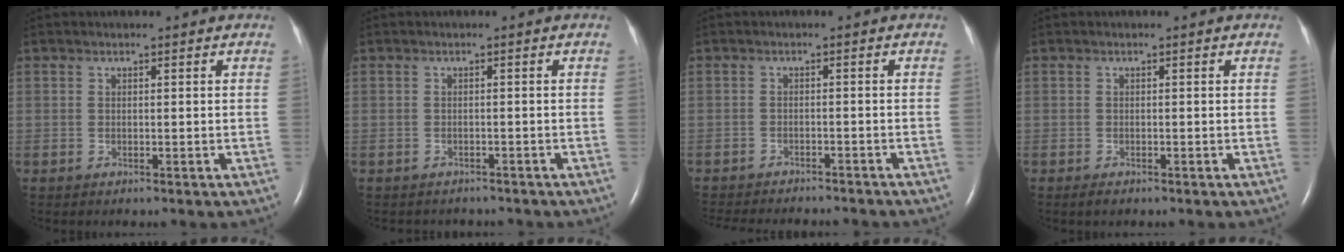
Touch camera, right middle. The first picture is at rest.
{"total": 3.8, "force": [-3.4, 1.6, 0.6], "torque": [-0.011, 0.000, -0.038]}
{"total": 15.3, "force": [-13.6, 3.4, 5.9], "torque": [-0.122, -0.021, -0.170]}
{"total": 1.0, "force": [-0.7, 0.4, 0.5], "torque": [-0.014, -0.002, -0.008]}